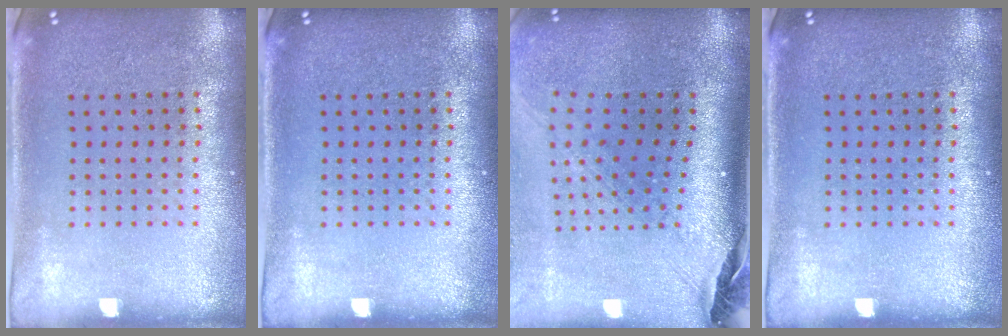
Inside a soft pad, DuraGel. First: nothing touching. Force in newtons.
{"total": 0.0}
{"total": 2.8, "press": 2.0, "slide": 1.9}
{"total": 0.0}